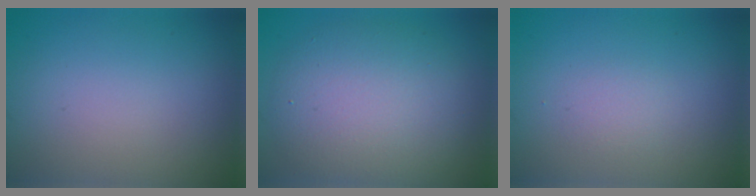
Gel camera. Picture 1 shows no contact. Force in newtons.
{"total": 7.5, "press": 7.5, "slide": 0.7}
{"total": 1.1, "press": 1.1, "slide": 0.0}